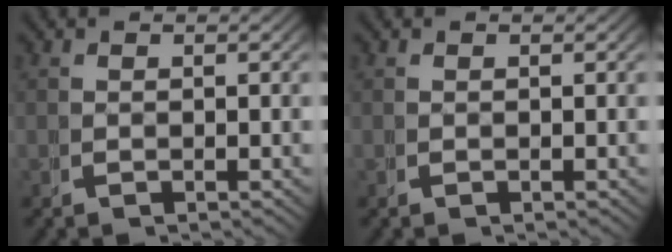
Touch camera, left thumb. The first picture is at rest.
{"total": 0.0}